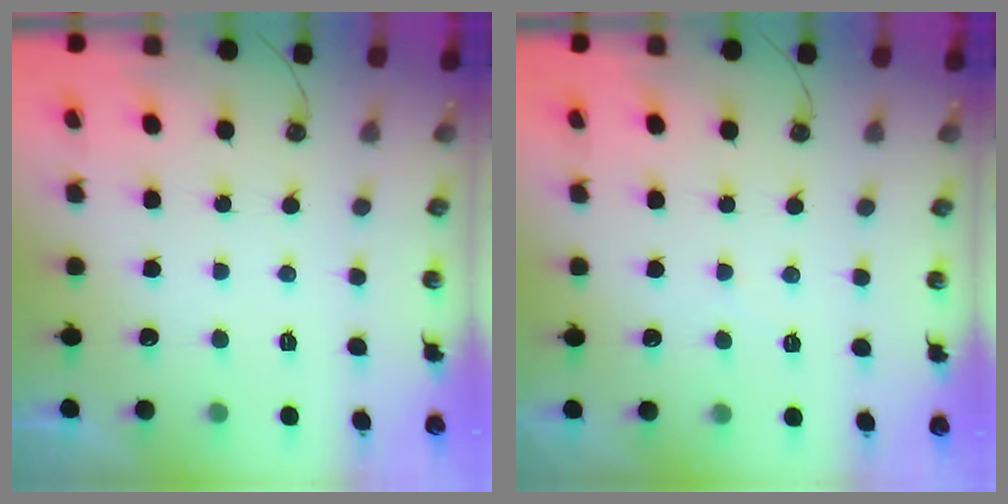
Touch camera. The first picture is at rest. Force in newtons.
{"total": 3.4, "press": 3.4, "slide": 0.7}